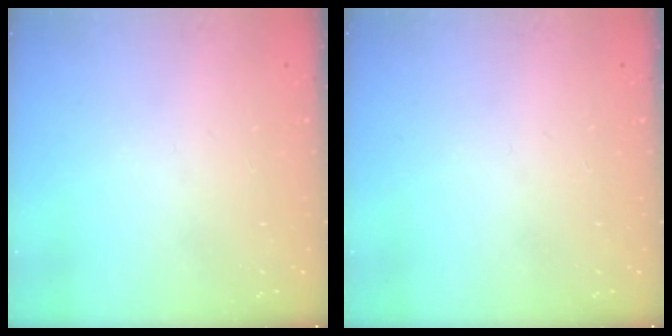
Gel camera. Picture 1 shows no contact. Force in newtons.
{"total": 0.0}